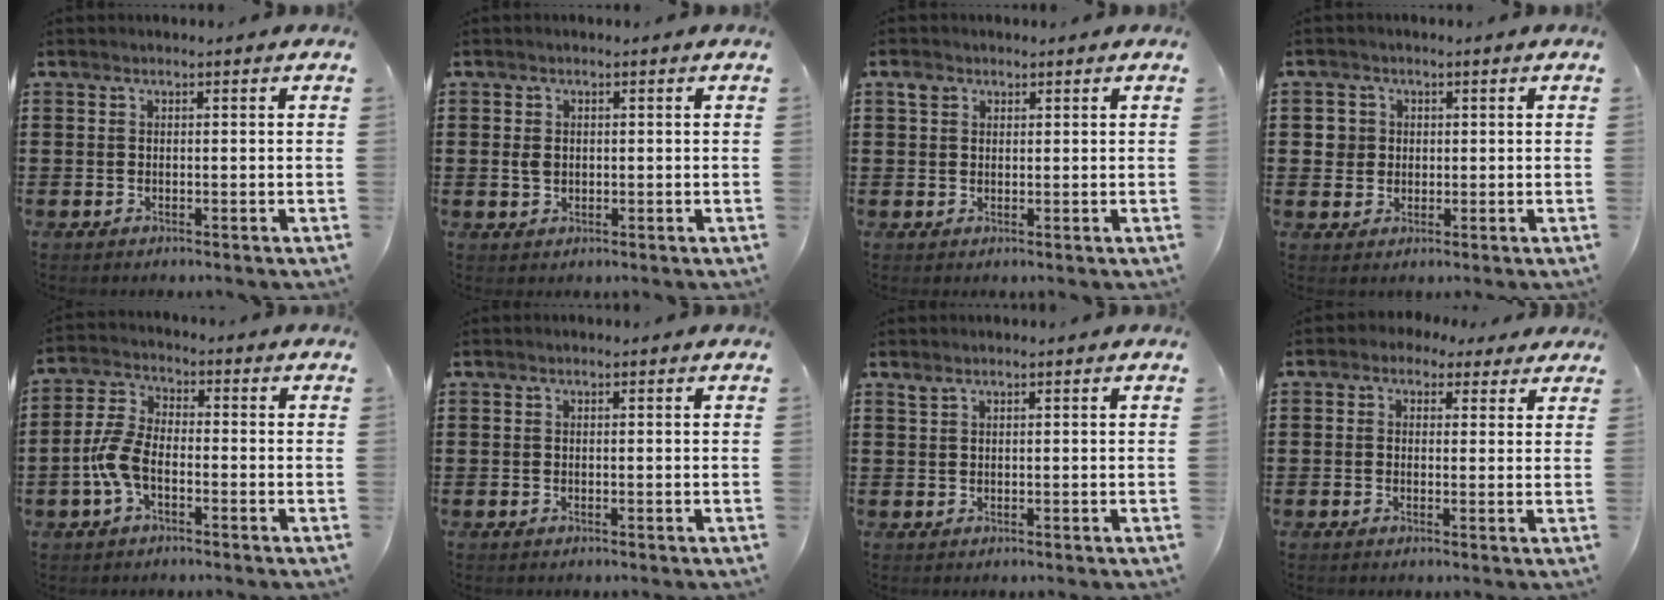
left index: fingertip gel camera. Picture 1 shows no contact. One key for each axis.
{"total": 1.9, "fx": 0.2, "fy": 1.5, "fz": 1.3, "tx": -0.028, "ty": 0.007, "tz": 0.003}
{"total": 2.0, "fx": 1.1, "fy": 1.5, "fz": 0.7, "tx": -0.018, "ty": 0.007, "tz": 0.020}
{"total": 3.0, "fx": 0.6, "fy": 2.9, "fz": 0.3, "tx": -0.022, "ty": 0.011, "tz": 0.008}
{"total": 6.3, "fx": -2.2, "fy": 3.2, "fz": 4.9, "tx": -0.132, "ty": -0.003, "tz": -0.050}
{"total": 0.0}
{"total": 0.8, "fx": 0.6, "fy": 0.2, "fz": 0.4, "tx": -0.010, "ty": 0.001, "tz": 0.012}
{"total": 1.9, "fx": 0.9, "fy": 1.6, "fz": 0.6, "tx": -0.021, "ty": 0.011, "tz": 0.016}